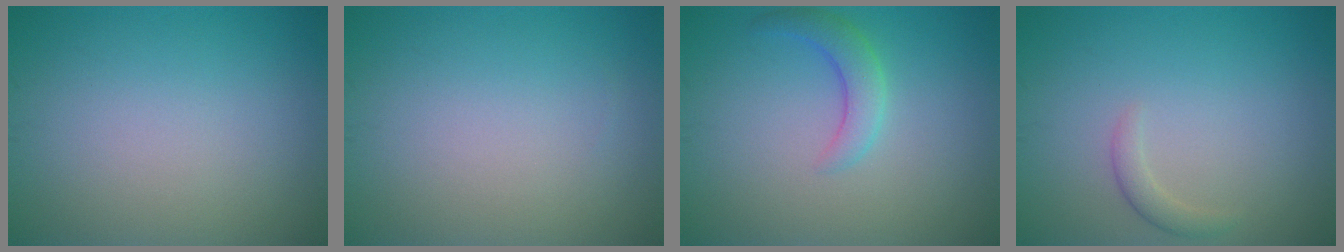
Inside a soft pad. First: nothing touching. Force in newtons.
{"total": 0.0}
{"total": 2.6, "press": 2.6, "slide": 0.1}
{"total": 1.2, "press": 1.2, "slide": 0.1}